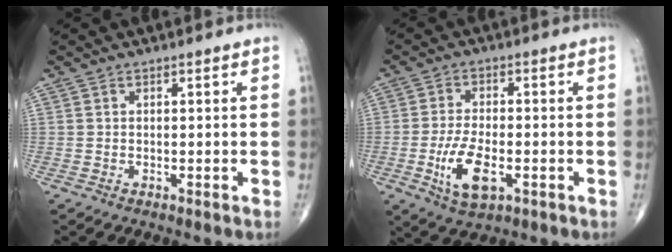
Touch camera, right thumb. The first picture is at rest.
{"total": 8.7, "force": [-2.7, 4.0, 7.3], "torque": [-0.140, 0.001, -0.045]}